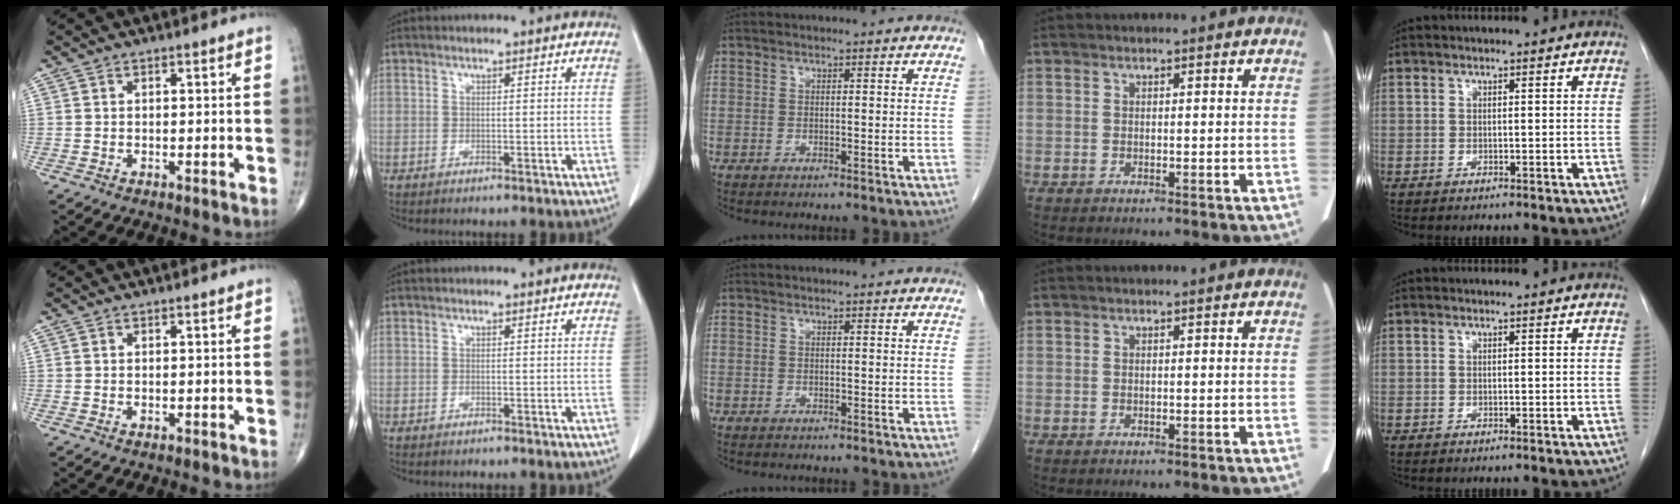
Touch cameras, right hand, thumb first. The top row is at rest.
{"middle": {"total": 1.1, "force": [-0.9, 0.6, 0.2], "torque": [-0.003, 0.003, -0.011]}}